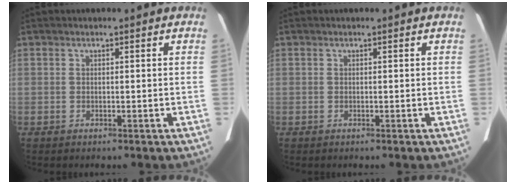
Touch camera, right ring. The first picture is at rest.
{"total": 0.0}